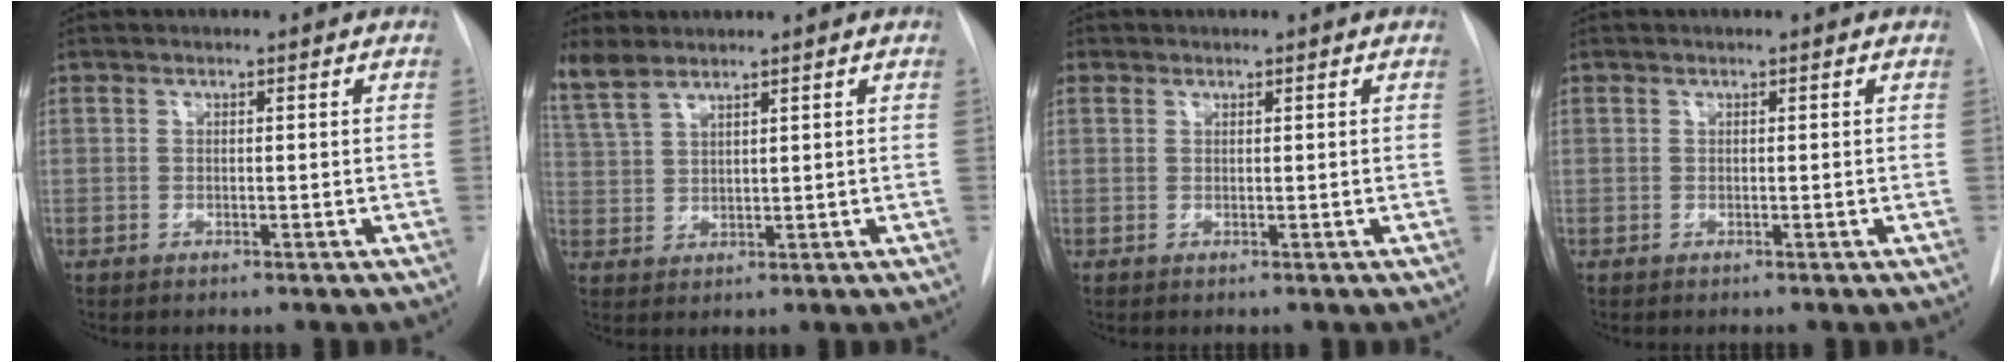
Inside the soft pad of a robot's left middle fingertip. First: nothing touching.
{"total": 5.9, "force": [5.1, 1.6, 2.6], "torque": [-0.070, 0.013, 0.117]}
{"total": 1.0, "force": [0.6, 0.8, 0.2], "torque": [0.001, 0.009, 0.009]}
{"total": 0.0}